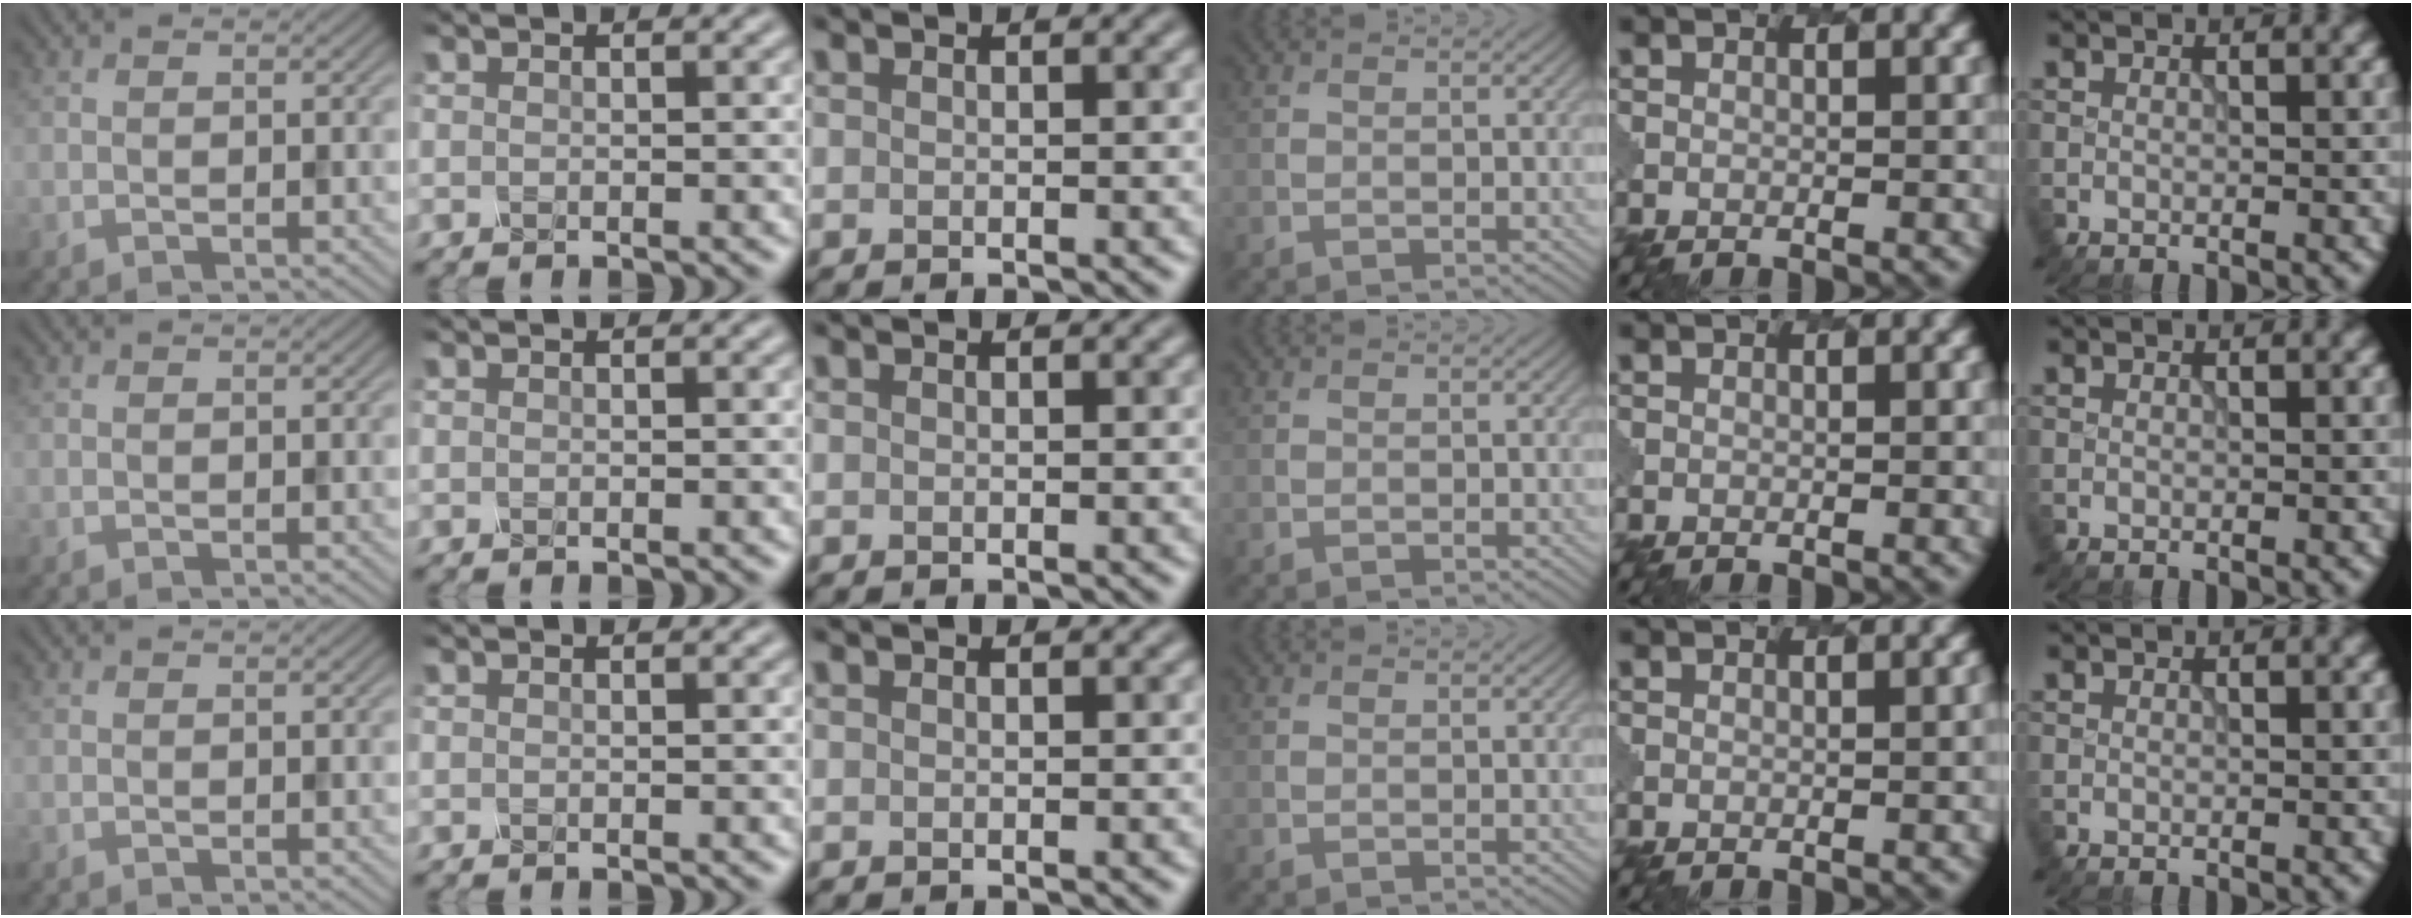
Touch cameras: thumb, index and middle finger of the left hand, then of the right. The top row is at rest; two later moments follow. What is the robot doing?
{"motion": "dispense", "object": "spray bottle"}